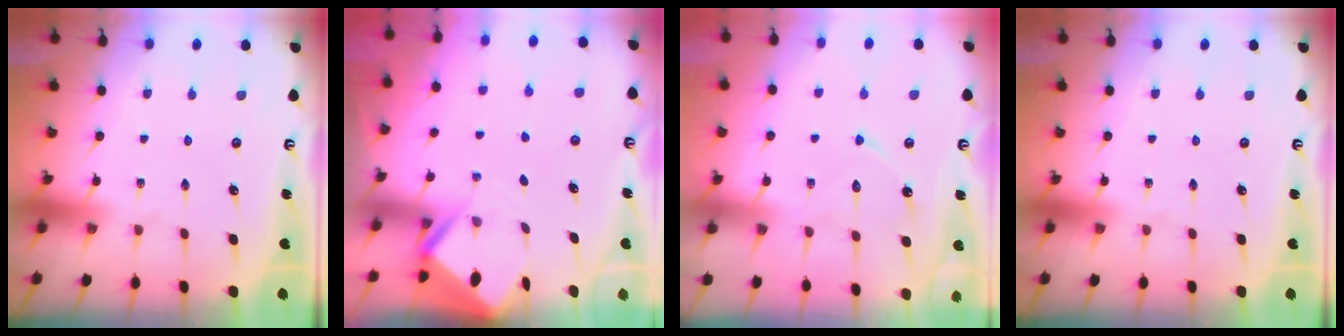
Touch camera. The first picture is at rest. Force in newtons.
{"total": 3.3, "press": 3.3, "slide": 0.3}
{"total": 8.7, "press": 8.7, "slide": 0.7}
{"total": 0.0}